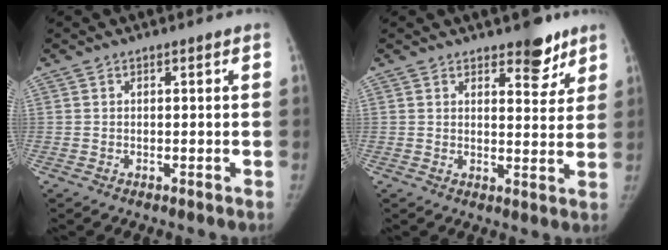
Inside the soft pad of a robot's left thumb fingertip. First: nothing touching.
{"total": 6.7, "force": [4.7, 2.9, 3.8], "torque": [-0.019, -0.029, 0.063]}